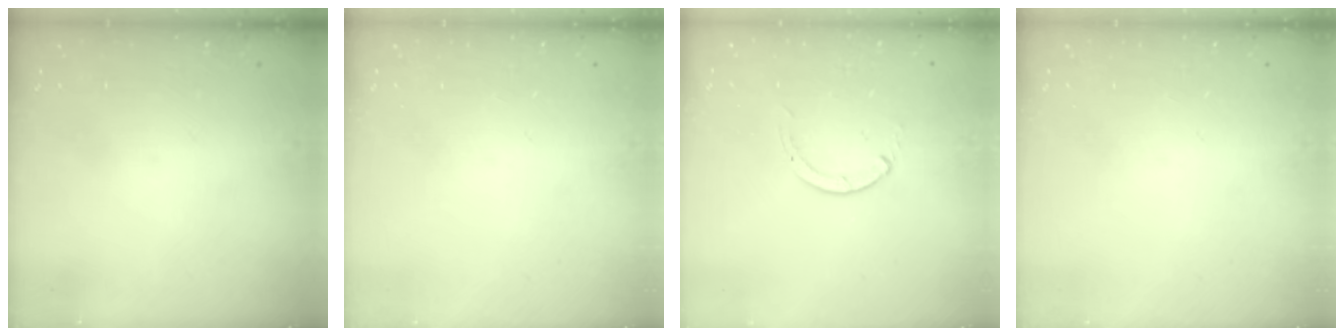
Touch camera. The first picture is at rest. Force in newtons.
{"total": 0.0}
{"total": 0.0}
{"total": 0.0}